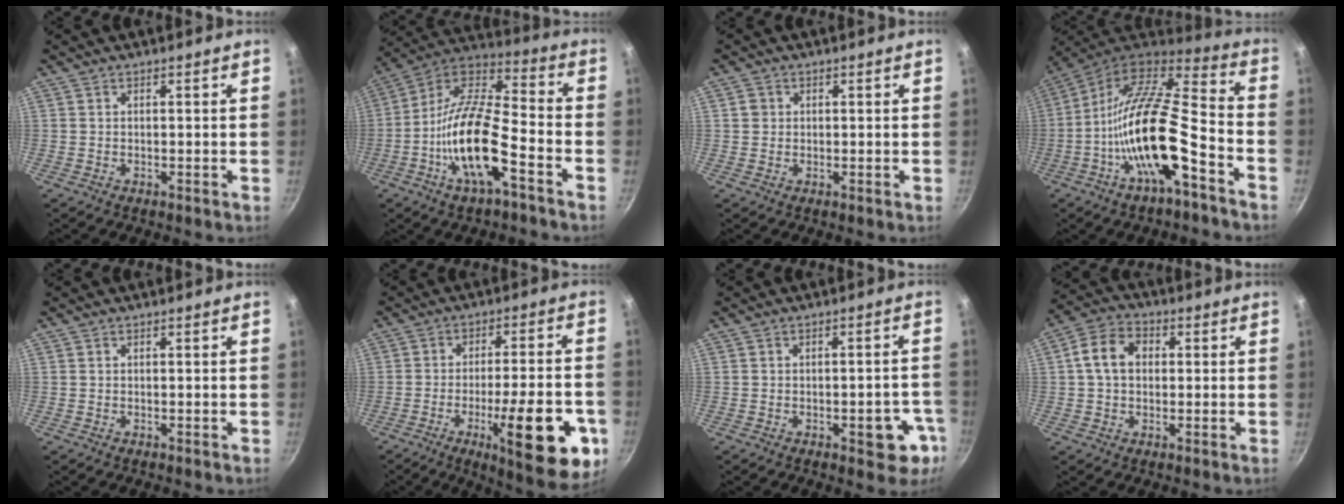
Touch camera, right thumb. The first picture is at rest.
{"total": 18.3, "force": [-6.9, 6.5, 15.7], "torque": [-0.288, 0.046, -0.147]}
{"total": 1.9, "force": [0.3, 1.8, 0.5], "torque": [-0.002, 0.007, 0.003]}
{"total": 20.8, "force": [-7.6, 6.9, 18.1], "torque": [-0.319, 0.046, -0.153]}
{"total": 0.0}
{"total": 19.8, "force": [-7.2, 5.5, 17.7], "torque": [-0.217, 0.020, -0.096]}
{"total": 7.5, "force": [-3.0, 3.6, 5.8], "torque": [-0.032, 0.019, -0.034]}
{"total": 8.3, "force": [1.1, 6.2, 5.4], "torque": [-0.080, 0.018, 0.006]}